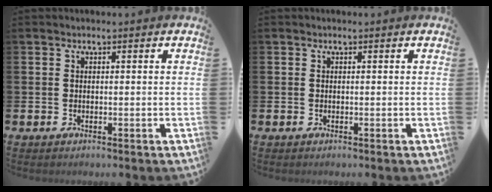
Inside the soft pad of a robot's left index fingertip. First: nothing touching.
{"total": 0.0}